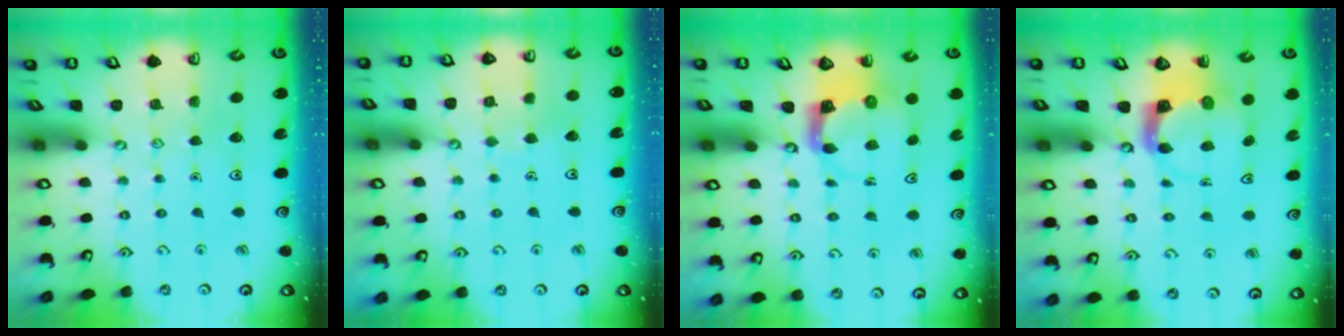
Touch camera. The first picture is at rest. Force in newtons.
{"total": 4.4, "press": 4.4, "slide": 0.4}
{"total": 3.9, "press": 3.8, "slide": 0.6}
{"total": 3.7, "press": 3.7, "slide": 0.6}